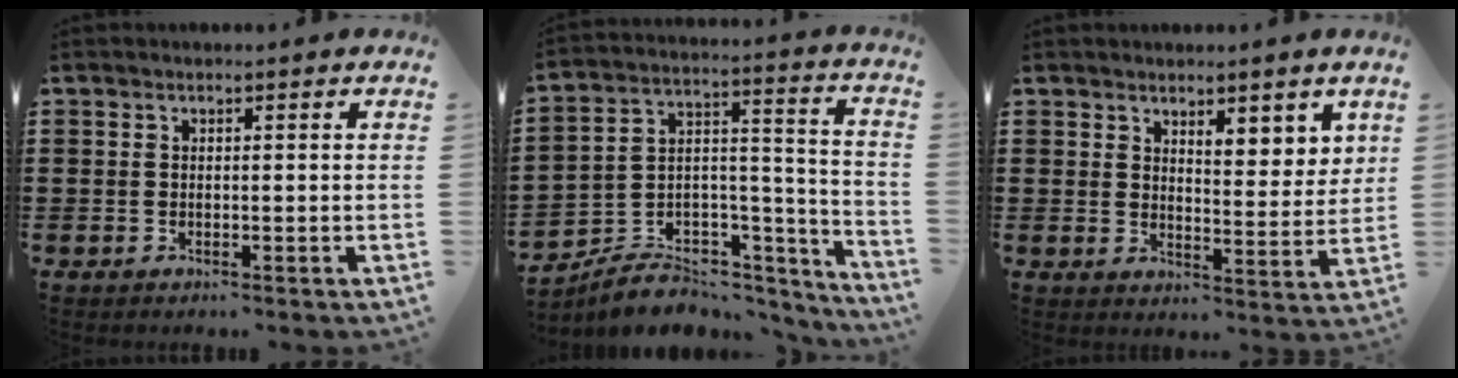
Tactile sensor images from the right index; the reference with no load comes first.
{"total": 5.6, "force": [-4.5, 3.2, 1.0], "torque": [-0.015, 0.006, -0.080]}
{"total": 3.8, "force": [3.3, 1.5, 1.0], "torque": [-0.024, -0.006, 0.058]}